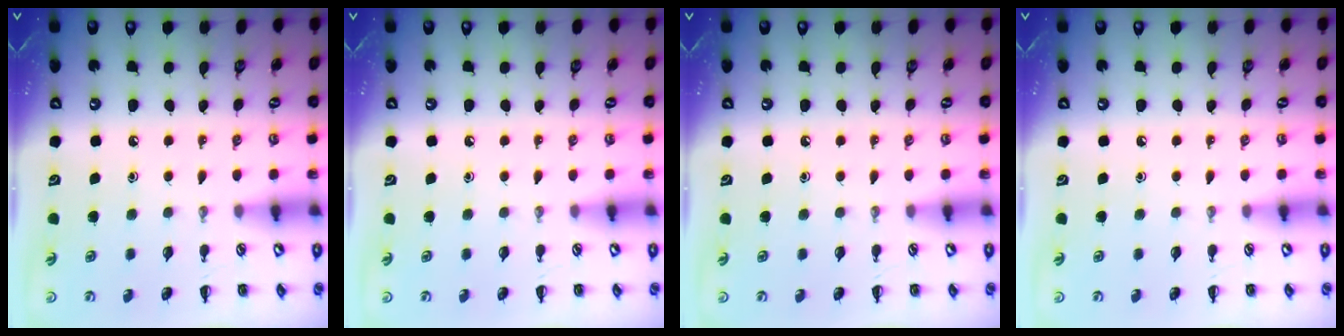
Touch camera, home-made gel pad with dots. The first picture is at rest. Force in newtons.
{"total": 0.0}
{"total": 0.0}
{"total": 0.0}